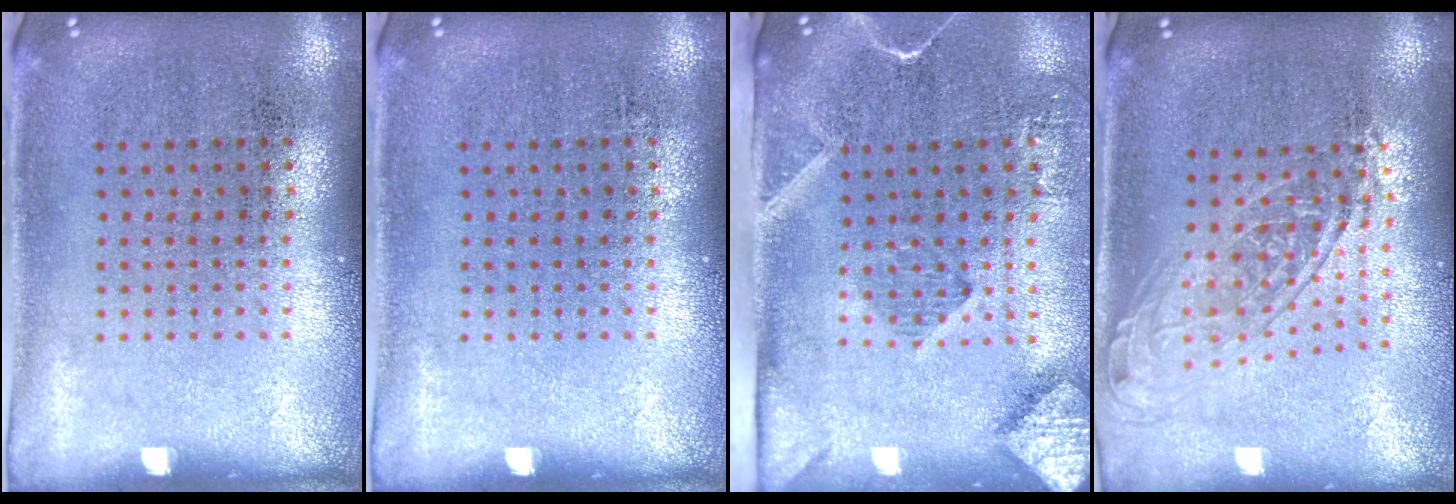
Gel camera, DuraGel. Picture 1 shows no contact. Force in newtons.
{"total": 0.0}
{"total": 2.9, "press": 2.1, "slide": 2.0}
{"total": 1.8, "press": 1.4, "slide": 1.1}